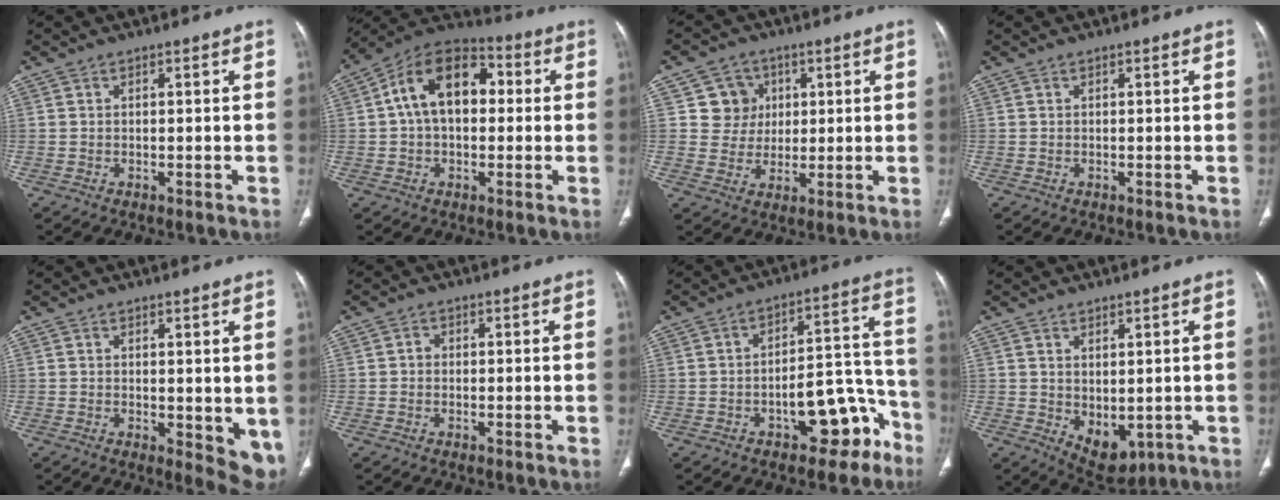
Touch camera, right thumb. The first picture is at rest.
{"total": 14.9, "force": [1.9, 9.7, 11.2], "torque": [-0.162, 0.035, 0.019]}
{"total": 7.0, "force": [1.9, 6.7, 1.1], "torque": [0.019, 0.001, 0.030]}
{"total": 0.0}
{"total": 6.5, "force": [0.2, 2.9, 5.9], "torque": [-0.061, -0.020, 0.008]}
{"total": 1.2, "force": [-0.1, 1.1, 0.5], "torque": [-0.001, 0.004, -0.006]}
{"total": 12.6, "force": [-7.2, 6.1, 8.3], "torque": [-0.059, 0.089, -0.097]}
{"total": 6.5, "force": [-0.5, 4.0, 5.1], "torque": [-0.060, -0.009, 0.017]}